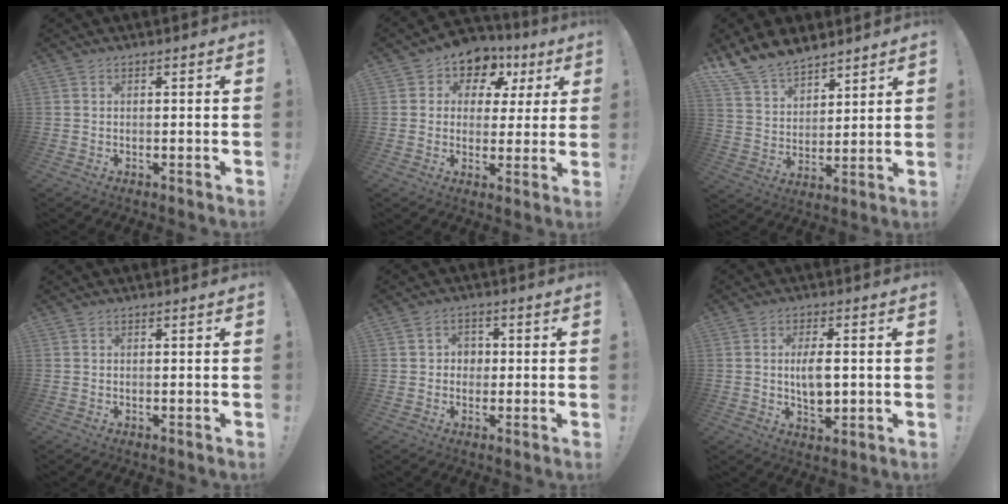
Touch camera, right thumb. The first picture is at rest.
{"total": 8.8, "force": [3.9, 7.1, 3.5], "torque": [-0.046, -0.027, 0.074]}
{"total": 12.1, "force": [10.6, 5.3, 2.6], "torque": [-0.066, -0.079, 0.206]}
{"total": 0.0}
{"total": 4.0, "force": [0.3, 3.9, 0.9], "torque": [-0.010, 0.004, 0.004]}
{"total": 7.0, "force": [0.3, 3.6, 6.0], "torque": [-0.090, 0.001, 0.002]}